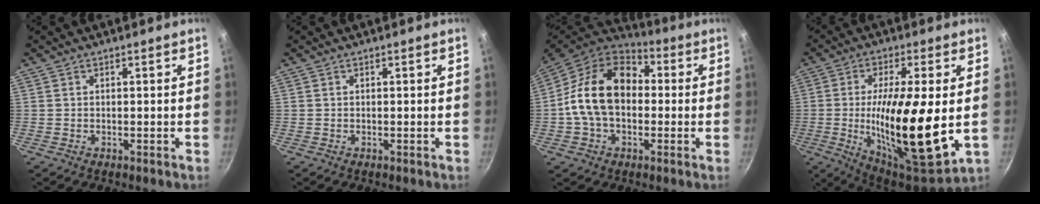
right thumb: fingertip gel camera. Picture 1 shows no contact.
{"total": 0.0}
{"total": 17.7, "force": [0.2, 12.5, 12.5], "torque": [-0.191, 0.039, -0.014]}
{"total": 21.9, "force": [-1.3, 5.8, 21.0], "torque": [-0.359, -0.015, -0.018]}